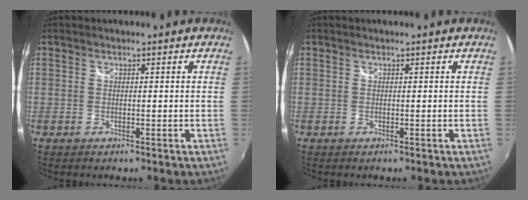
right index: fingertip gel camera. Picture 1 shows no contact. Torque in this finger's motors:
{"motor_torque": [0.45, 0.45, 0.00, 0.00]}